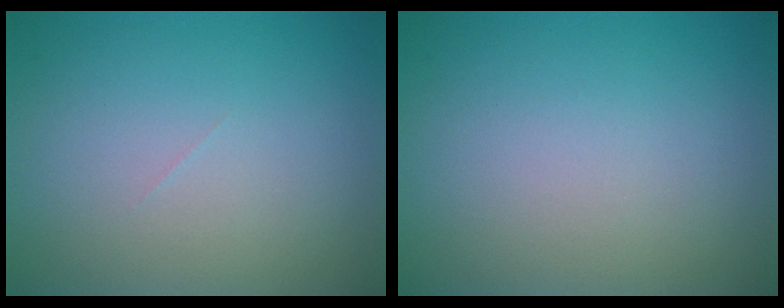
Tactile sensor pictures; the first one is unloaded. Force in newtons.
{"total": 0.0}